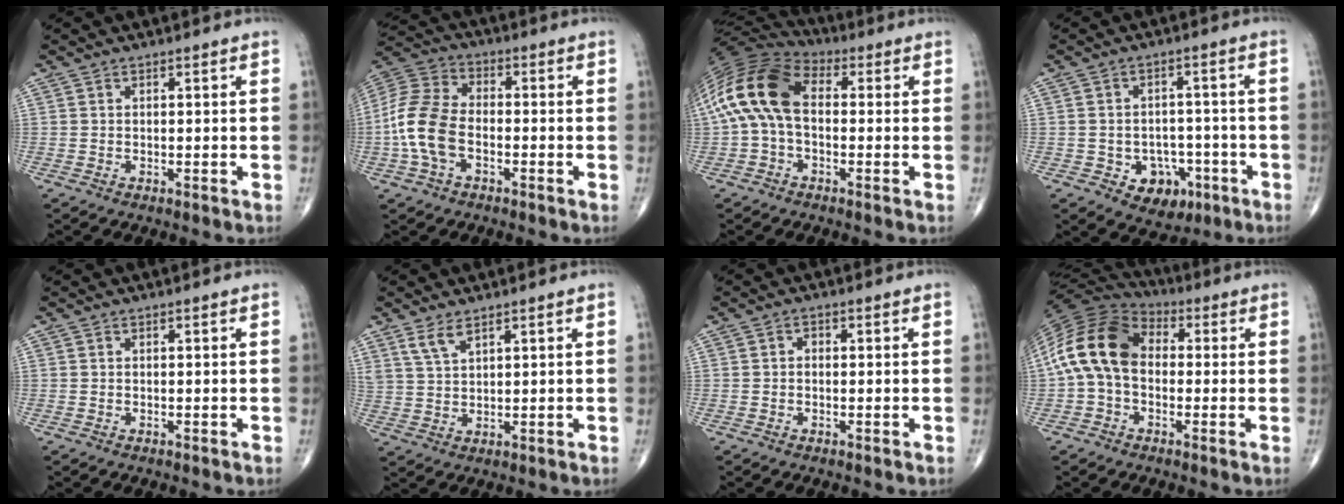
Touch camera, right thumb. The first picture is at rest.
{"total": 12.0, "force": [-2.9, 7.5, 8.9], "torque": [-0.191, 0.030, -0.064]}
{"total": 15.4, "force": [0.8, 9.3, 12.3], "torque": [-0.253, 0.039, 0.002]}
{"total": 8.0, "force": [-3.3, 6.2, 3.9], "torque": [-0.020, 0.027, -0.037]}
{"total": 0.0}
{"total": 4.0, "force": [2.8, 1.4, 2.4], "torque": [-0.048, -0.013, 0.064]}
{"total": 1.0, "force": [0.0, 0.8, 0.6], "torque": [0.000, 0.005, -0.005]}
{"total": 14.8, "force": [0.0, 10.1, 10.8], "torque": [-0.210, 0.037, -0.014]}